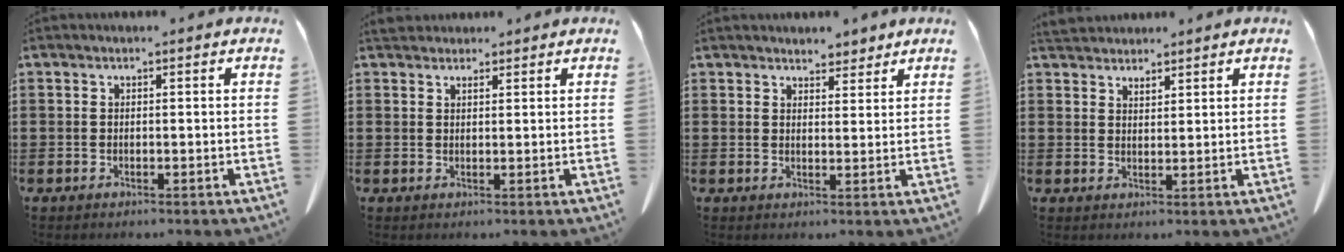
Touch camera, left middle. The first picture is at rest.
{"total": 2.0, "force": [1.8, 0.8, 0.4], "torque": [-0.014, 0.005, 0.035]}
{"total": 3.7, "force": [3.5, 1.2, 0.3], "torque": [-0.008, -0.008, 0.066]}
{"total": 3.0, "force": [2.9, 0.7, 0.0], "torque": [-0.008, -0.004, 0.057]}